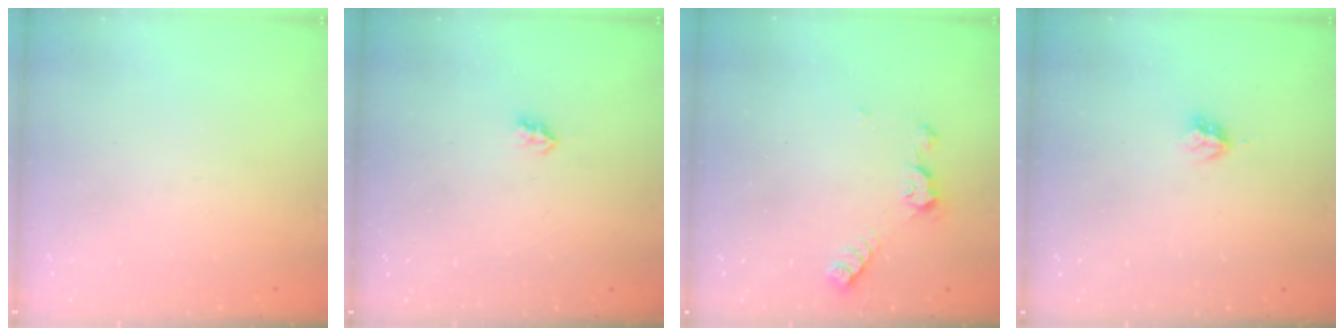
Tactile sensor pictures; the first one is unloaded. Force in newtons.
{"total": 2.6, "press": 2.5, "slide": 0.4}
{"total": 5.5, "press": 5.4, "slide": 0.6}
{"total": 3.2, "press": 3.1, "slide": 0.5}